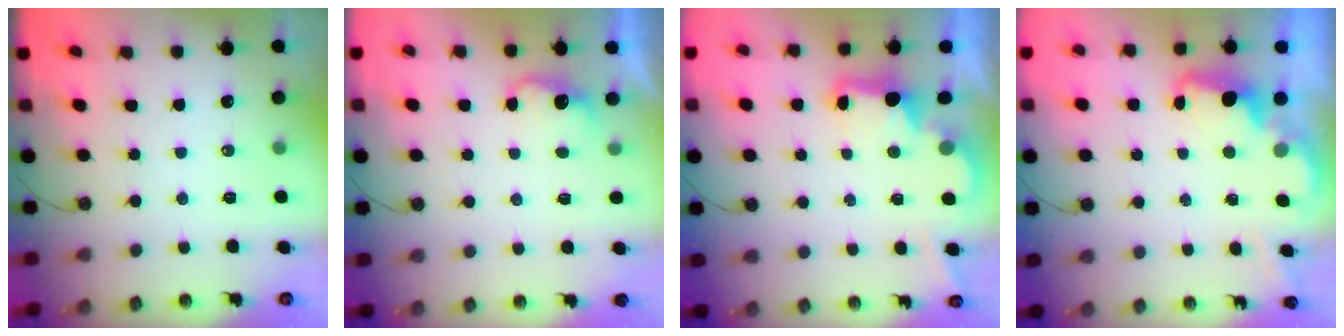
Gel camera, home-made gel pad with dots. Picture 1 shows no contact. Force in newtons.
{"total": 3.7, "press": 3.5, "slide": 1.0}
{"total": 3.0, "press": 2.9, "slide": 0.6}
{"total": 2.5, "press": 2.4, "slide": 0.5}